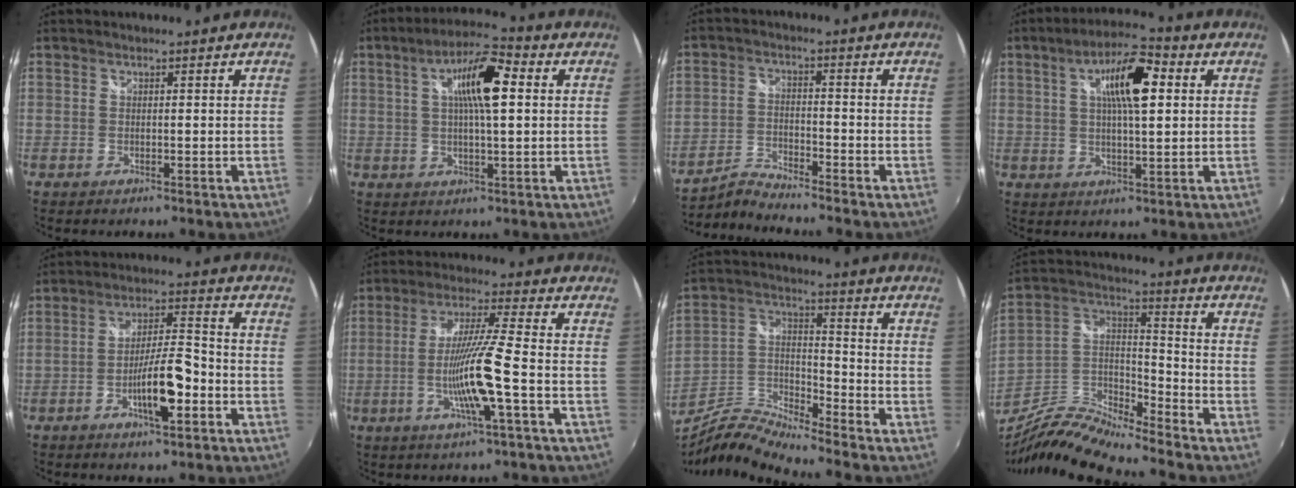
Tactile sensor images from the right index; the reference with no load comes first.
{"total": 10.6, "force": [2.4, 2.5, 10.0], "torque": [-0.172, 0.018, 0.037]}
{"total": 3.9, "force": [-3.8, -0.9, -0.1], "torque": [-0.007, 0.009, -0.084]}
{"total": 10.9, "force": [3.0, 3.1, 10.0], "torque": [-0.167, 0.019, 0.046]}
{"total": 9.3, "force": [-3.8, 2.1, 8.2], "torque": [-0.146, 0.004, -0.059]}
{"total": 11.2, "force": [-3.5, -1.0, 10.6], "torque": [-0.203, -0.010, -0.065]}
{"total": 7.9, "force": [-6.5, 0.5, 4.4], "torque": [-0.102, 0.008, -0.142]}
{"total": 12.3, "force": [-10.6, 1.1, 6.0], "torque": [-0.141, 0.005, -0.219]}